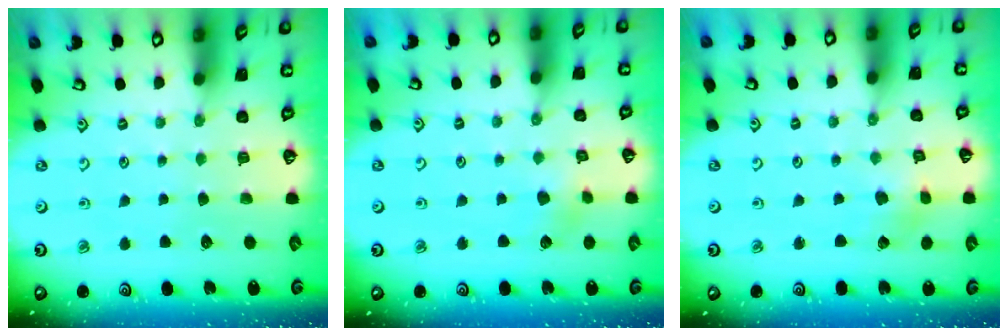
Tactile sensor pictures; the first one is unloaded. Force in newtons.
{"total": 3.4, "press": 3.3, "slide": 0.4}
{"total": 2.5, "press": 2.4, "slide": 0.4}